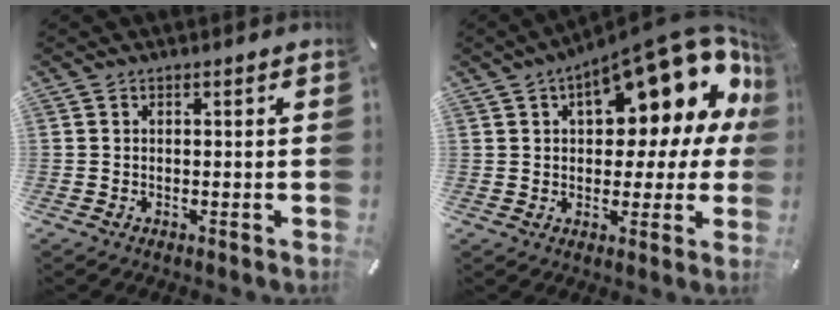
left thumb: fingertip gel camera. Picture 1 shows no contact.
{"total": 20.3, "force": [9.5, 9.1, 15.4], "torque": [-0.200, -0.063, 0.150]}